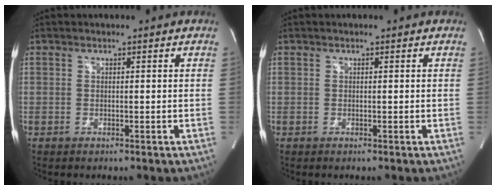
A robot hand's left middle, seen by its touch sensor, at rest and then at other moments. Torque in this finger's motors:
{"motor_torque": [0.11, -0.02, -0.03, 0.02]}